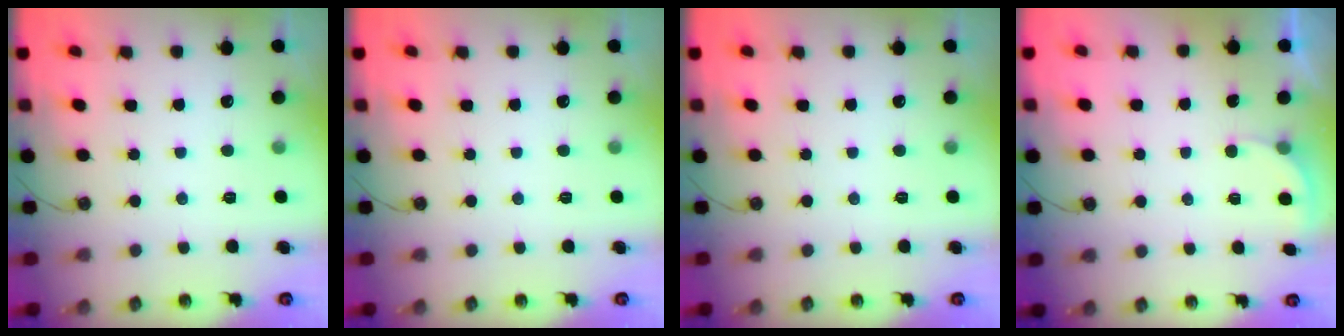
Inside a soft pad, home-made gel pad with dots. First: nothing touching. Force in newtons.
{"total": 0.0}
{"total": 0.0}
{"total": 1.9, "press": 1.9, "slide": 0.2}